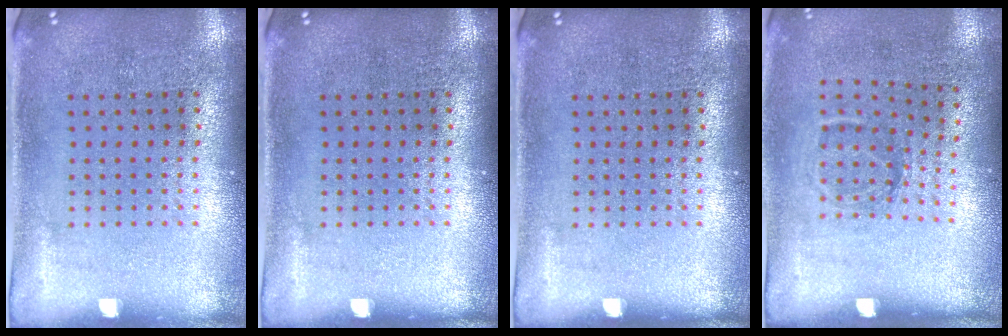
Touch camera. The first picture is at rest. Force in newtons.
{"total": 0.0}
{"total": 0.0}
{"total": 1.2, "press": 0.8, "slide": 0.8}